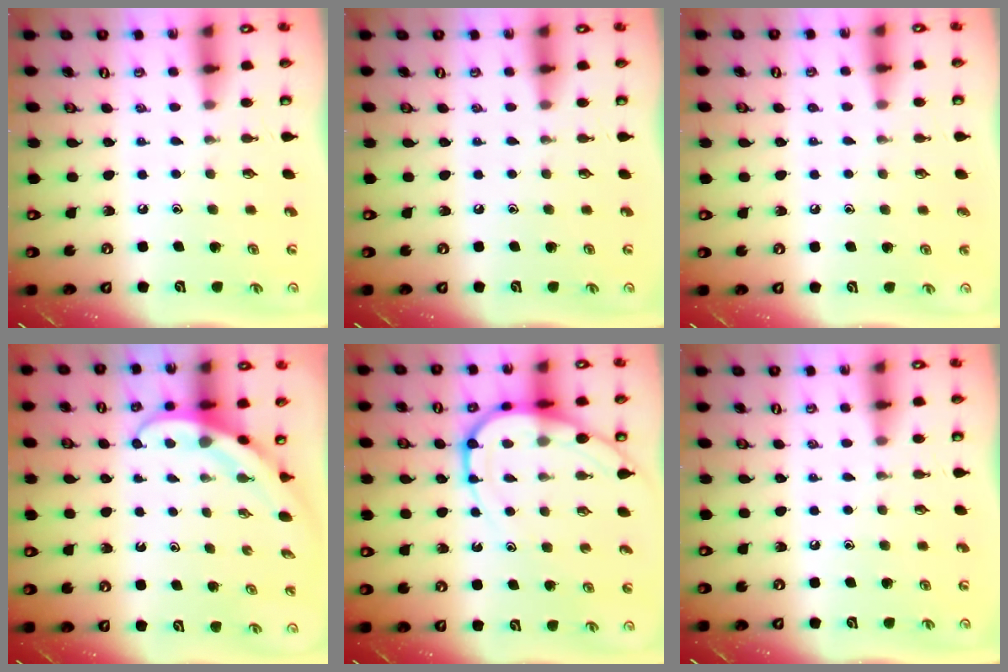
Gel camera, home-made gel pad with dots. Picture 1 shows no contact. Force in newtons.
{"total": 0.0}
{"total": 2.7, "press": 2.6, "slide": 0.7}
{"total": 4.0, "press": 4.0, "slide": 0.3}
{"total": 9.7, "press": 9.7, "slide": 0.9}
{"total": 0.0}